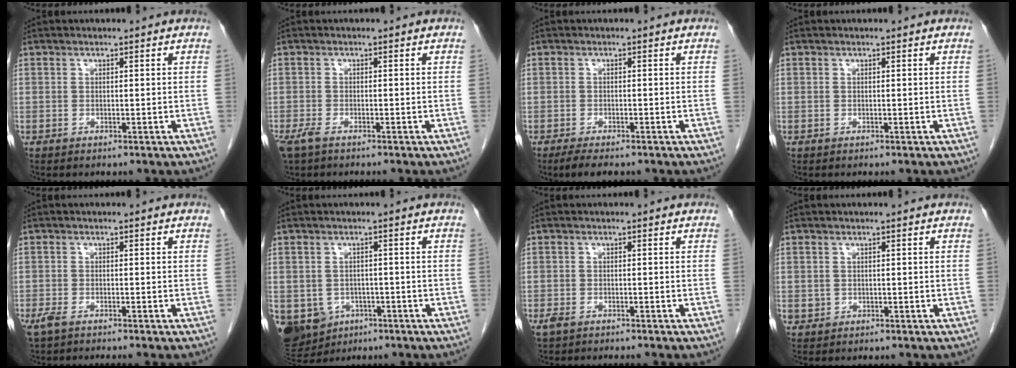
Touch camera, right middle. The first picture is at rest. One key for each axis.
{"total": 2.3, "fx": -1.6, "fy": 0.5, "fz": 1.4, "tx": -0.035, "ty": -0.006, "tz": -0.033}
{"total": 3.6, "fx": -2.8, "fy": 1.0, "fz": 2.1, "tx": -0.039, "ty": -0.009, "tz": -0.040}
{"total": 0.0}
{"total": 3.1, "fx": -2.5, "fy": 0.4, "fz": 1.8, "tx": -0.033, "ty": -0.007, "tz": -0.042}
{"total": 12.8, "fx": -5.5, "fy": 10.6, "fz": 4.8, "tx": -0.141, "ty": -0.002, "tz": -0.069}
{"total": 4.0, "fx": -3.2, "fy": 1.2, "fz": 2.2, "tx": -0.035, "ty": -0.010, "tz": -0.044}
{"total": 1.0, "fx": 0.0, "fy": 1.0, "fz": 0.2, "tx": -0.001, "ty": 0.003, "tz": 0.003}